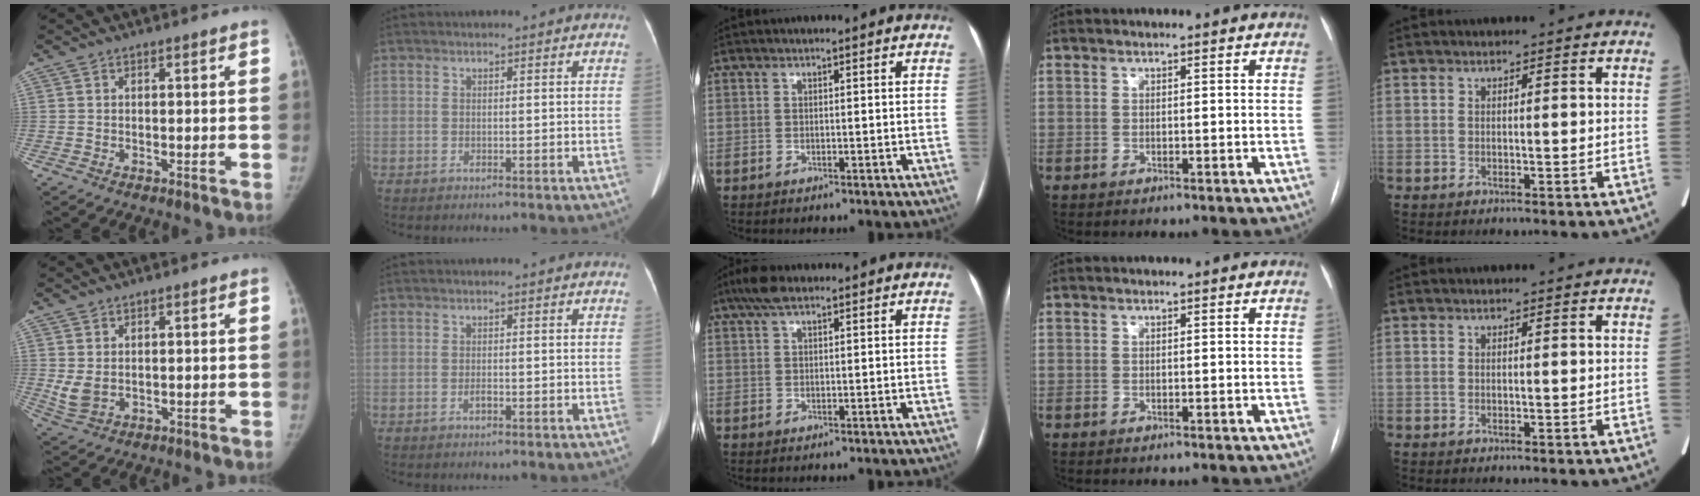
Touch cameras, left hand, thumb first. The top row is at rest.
{"thumb": {"total": 3.6, "force": [0.5, 2.6, 2.4], "torque": [-0.049, -0.011, 0.021]}, "index": {"total": 0.7, "force": [-0.4, 0.1, 0.6], "torque": [-0.013, 0.000, -0.007]}, "middle": {"total": 4.0, "force": [2.8, 1.2, 2.6], "torque": [-0.057, 0.023, 0.052]}}